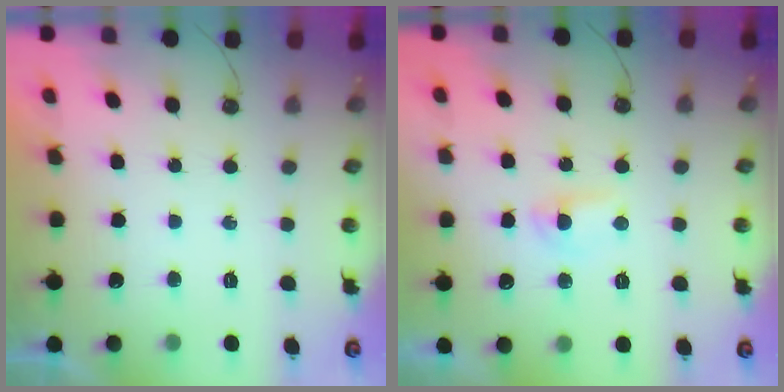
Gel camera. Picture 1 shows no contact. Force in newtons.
{"total": 4.5, "press": 4.5, "slide": 0.6}